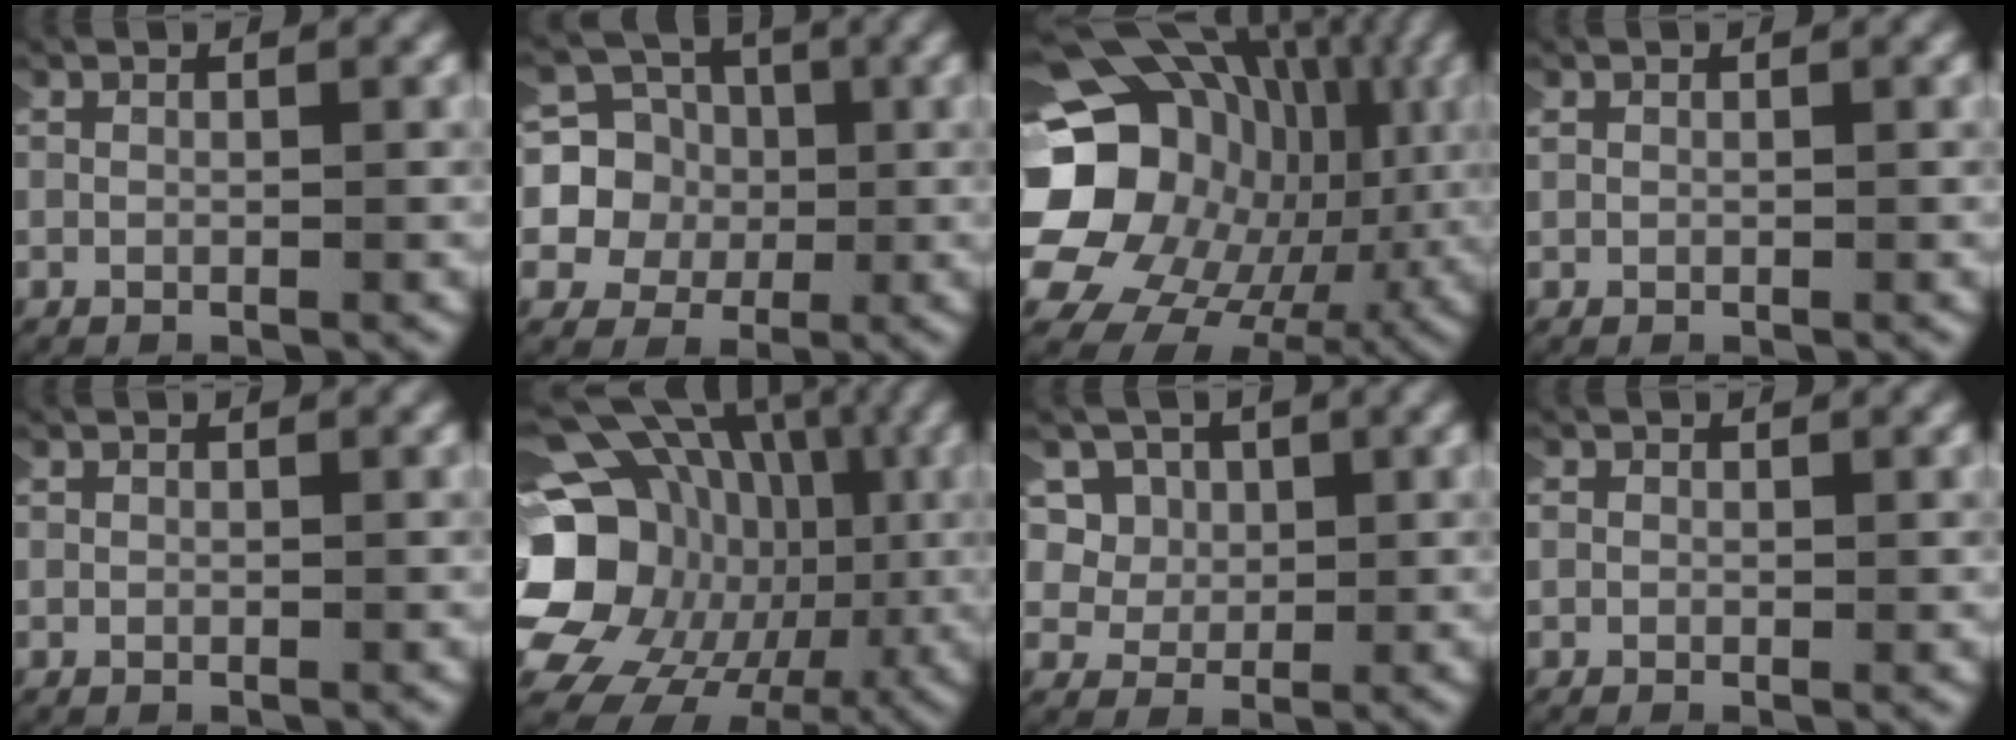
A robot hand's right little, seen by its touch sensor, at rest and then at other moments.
{"total": 10.1, "force": [-0.8, 9.5, 3.3], "torque": [-0.114, -0.026, -0.021]}
{"total": 20.4, "force": [0.2, 16.6, 11.9], "torque": [-0.244, -0.037, 0.002]}
{"total": 0.0}
{"total": 0.0}
{"total": 17.9, "force": [-0.8, 15.1, 9.6], "torque": [-0.216, -0.047, -0.009]}
{"total": 5.4, "force": [0.8, 5.0, 2.1], "torque": [-0.077, -0.011, 0.007]}
{"total": 0.6, "force": [-0.1, 0.6, 0.1], "torque": [-0.005, -0.003, -0.003]}